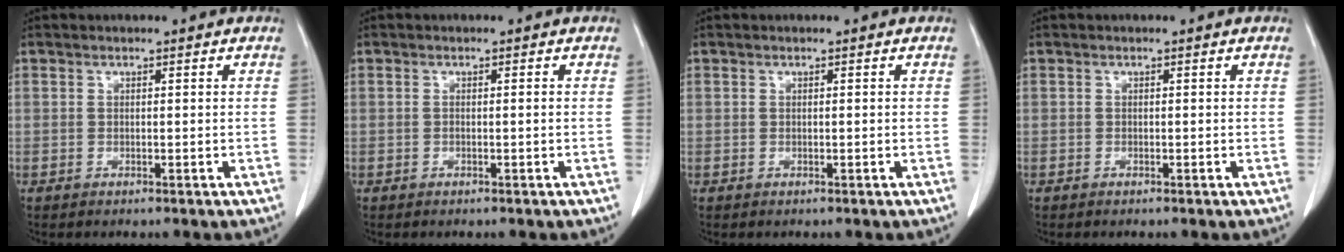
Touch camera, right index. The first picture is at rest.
{"total": 0.7, "force": [-0.2, -0.1, 0.7], "torque": [-0.014, 0.002, 0.000]}
{"total": 0.0}
{"total": 0.0}